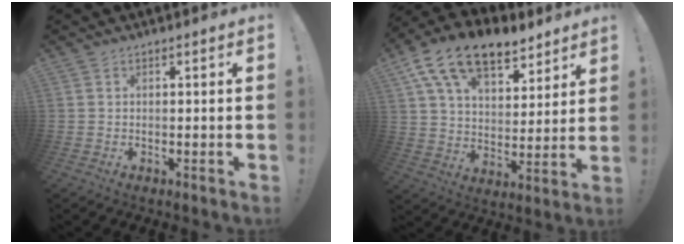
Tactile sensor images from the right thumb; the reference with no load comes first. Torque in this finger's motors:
{"motor_torque": [2.31, 2.45, 0.71, -0.07, 0.33]}